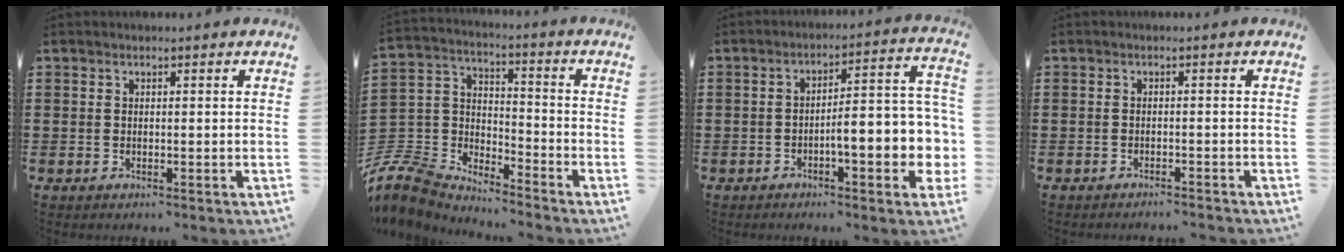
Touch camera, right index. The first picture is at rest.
{"total": 7.4, "force": [-6.7, 2.9, 1.1], "torque": [-0.070, -0.009, -0.144]}
{"total": 8.1, "force": [-2.2, 2.1, 7.6], "torque": [-0.104, -0.026, -0.044]}
{"total": 1.2, "force": [-1.2, 0.0, 0.0], "torque": [-0.004, 0.002, -0.025]}